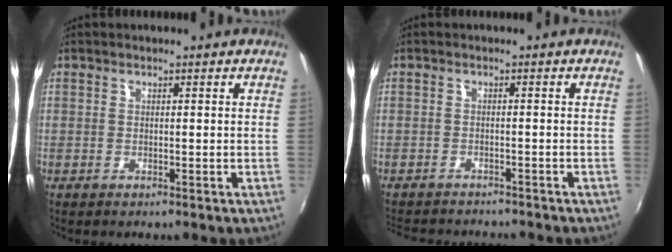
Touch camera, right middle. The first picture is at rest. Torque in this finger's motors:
{"motor_torque": [0.45, -0.60, 0.05, 0.06]}